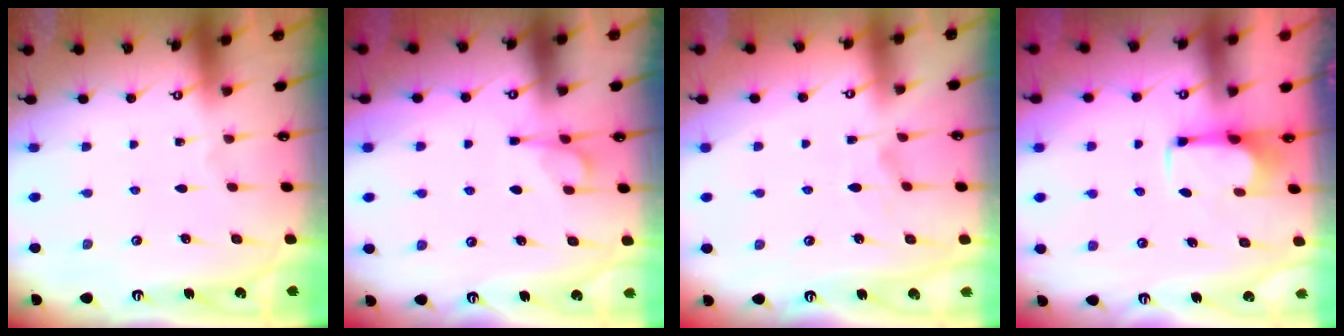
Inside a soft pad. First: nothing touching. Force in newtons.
{"total": 2.9, "press": 2.7, "slide": 1.1}
{"total": 2.9, "press": 2.8, "slide": 1.0}
{"total": 2.8, "press": 2.7, "slide": 0.9}